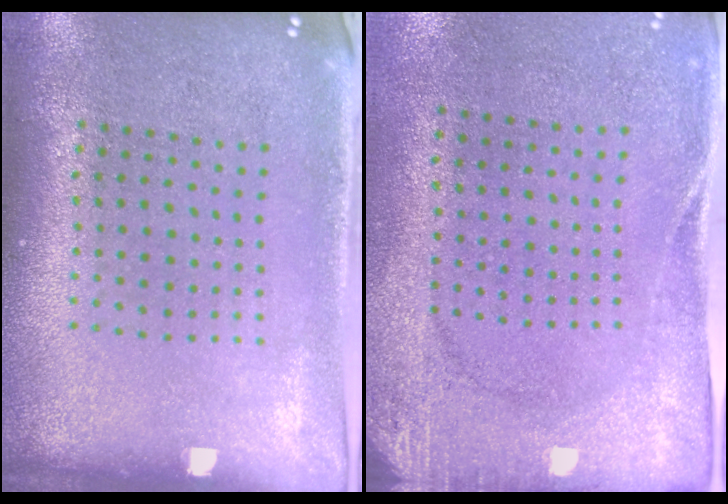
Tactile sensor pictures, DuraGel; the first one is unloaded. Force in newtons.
{"total": 2.7, "press": 2.1, "slide": 1.7}